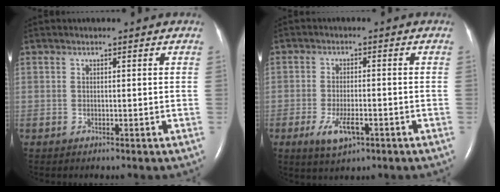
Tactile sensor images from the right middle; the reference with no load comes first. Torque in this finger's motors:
{"motor_torque": [0.15, -0.09, 0.34, 0.09]}